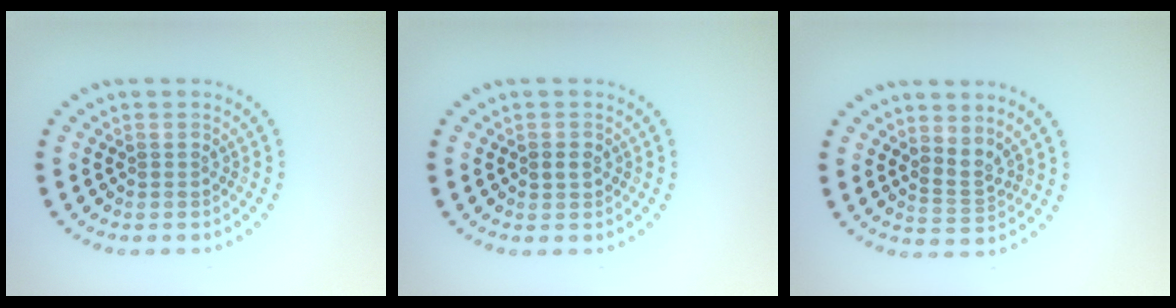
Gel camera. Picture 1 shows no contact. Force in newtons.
{"total": 1.1, "press": 1.1, "slide": 0.2}
{"total": 2.1, "press": 1.4, "slide": 1.6}